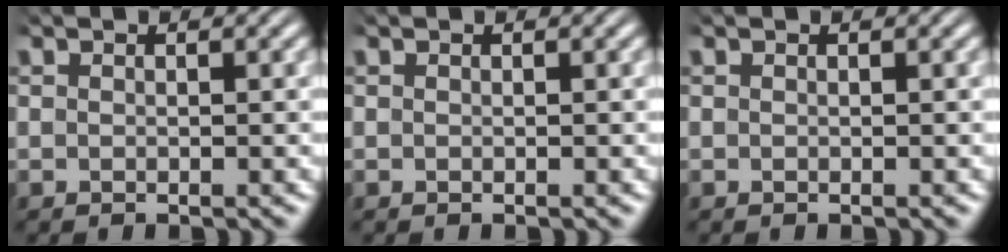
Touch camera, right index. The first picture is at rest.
{"total": 0.0}
{"total": 0.0}